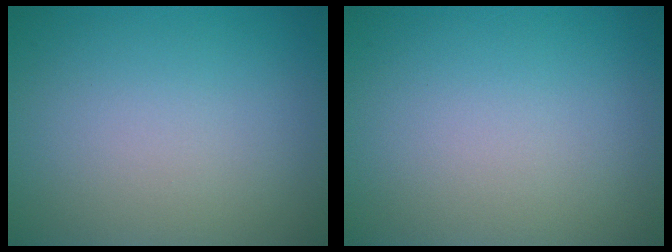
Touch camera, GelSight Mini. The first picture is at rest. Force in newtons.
{"total": 0.0}